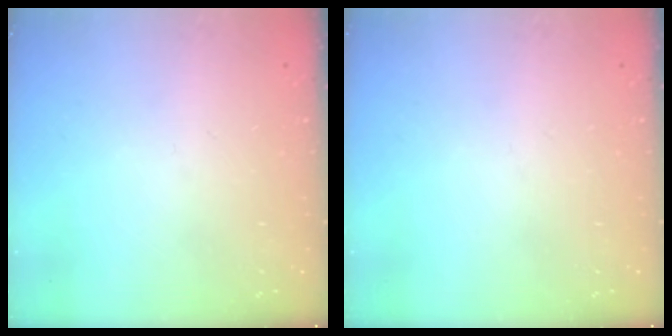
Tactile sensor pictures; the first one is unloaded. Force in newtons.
{"total": 0.0}